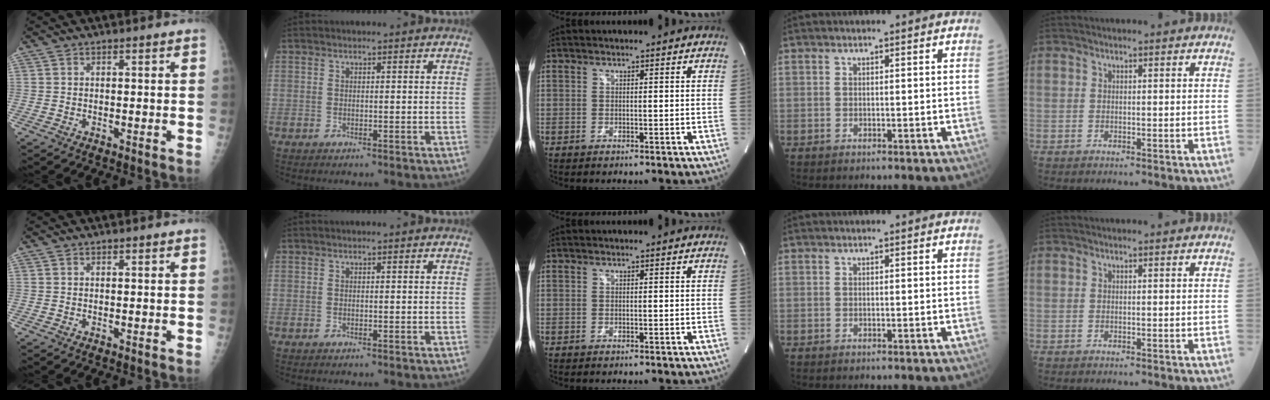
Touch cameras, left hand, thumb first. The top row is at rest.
{}